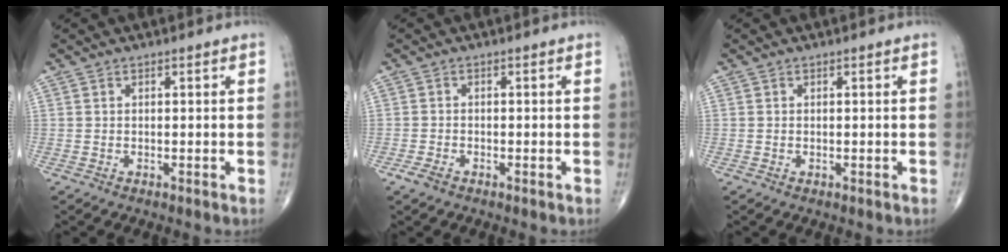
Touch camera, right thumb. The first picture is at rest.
{"total": 2.0, "force": [-1.2, 1.0, 1.1], "torque": [-0.030, 0.002, -0.024]}
{"total": 0.0}